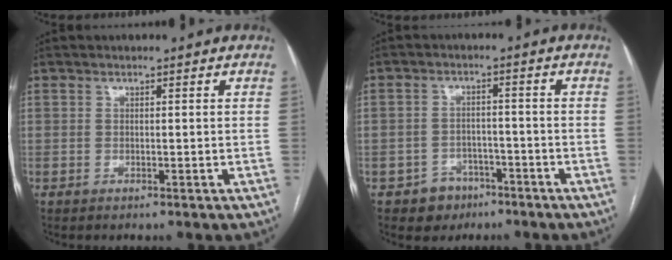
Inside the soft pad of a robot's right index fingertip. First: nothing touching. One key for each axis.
{"total": 4.7, "fx": -2.8, "fy": 3.8, "fz": 0.4, "tx": 0.000, "ty": 0.014, "tz": -0.037}